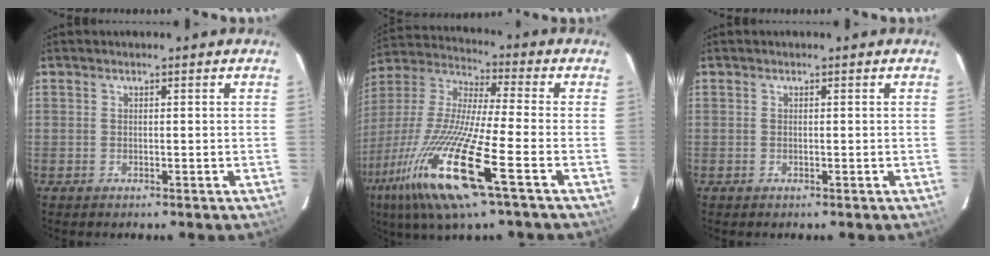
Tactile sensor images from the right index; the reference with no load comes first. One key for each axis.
{"total": 21.1, "fx": -10.4, "fy": 1.4, "fz": 18.4, "tx": -0.373, "ty": -0.051, "tz": -0.204}
{"total": 0.0}